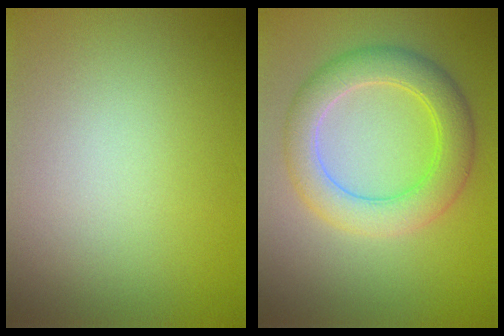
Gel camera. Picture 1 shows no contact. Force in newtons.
{"total": 5.3, "press": 5.3, "slide": 0.1}